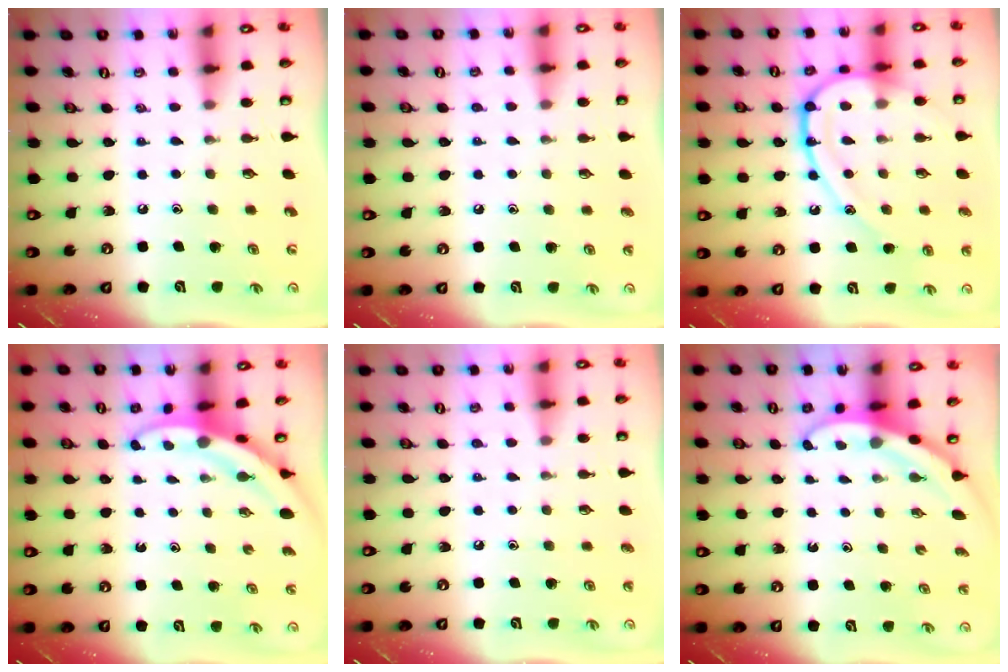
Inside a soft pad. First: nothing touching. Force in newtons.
{"total": 2.9, "press": 2.8, "slide": 0.3}
{"total": 16.6, "press": 16.5, "slide": 1.4}
{"total": 2.8, "press": 2.8, "slide": 0.3}
{"total": 4.9, "press": 4.9, "slide": 0.5}
{"total": 3.2, "press": 3.2, "slide": 0.1}